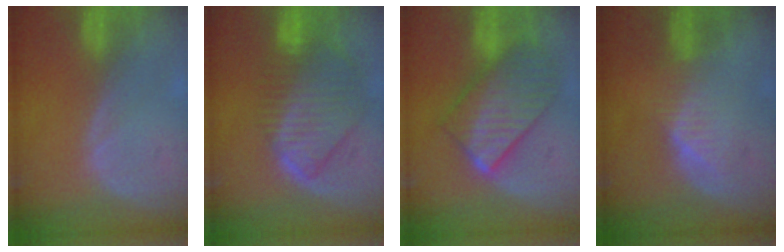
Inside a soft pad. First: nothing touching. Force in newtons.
{"total": 10.0, "press": 8.7, "slide": 4.9}
{"total": 10.1, "press": 10.1, "slide": 0.8}
{"total": 4.3, "press": 4.3, "slide": 0.4}